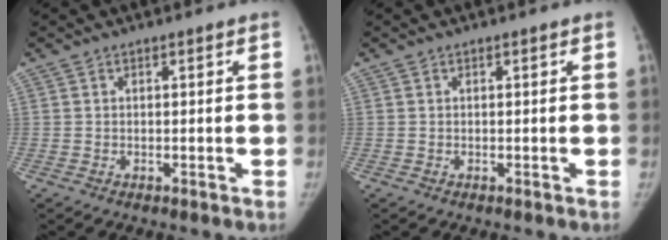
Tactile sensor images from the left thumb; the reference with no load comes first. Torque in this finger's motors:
{"motor_torque": [0.02, -0.02, 0.16, -0.02, 0.00]}